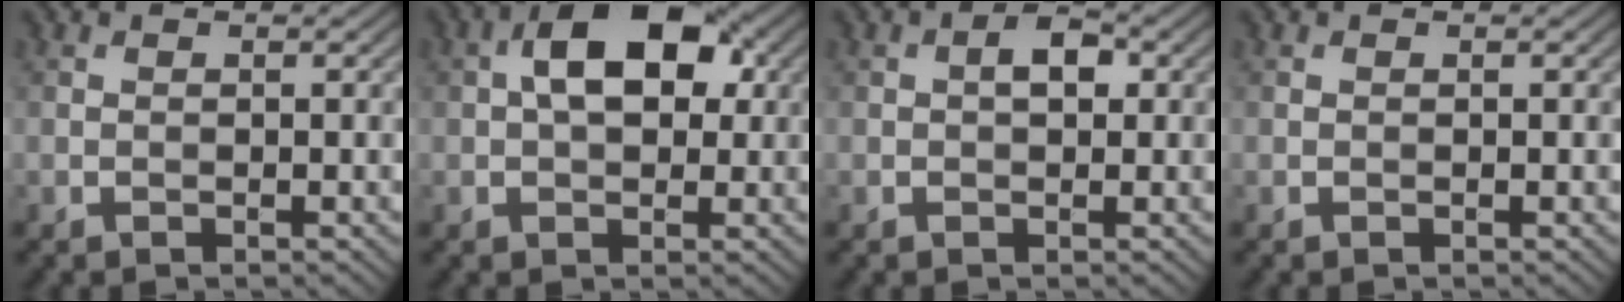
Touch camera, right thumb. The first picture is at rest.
{"total": 8.1, "force": [1.5, 4.6, 6.5], "torque": [-0.104, 0.018, 0.017]}
{"total": 2.3, "force": [0.2, 1.3, 1.9], "torque": [-0.032, 0.006, 0.001]}
{"total": 0.0}